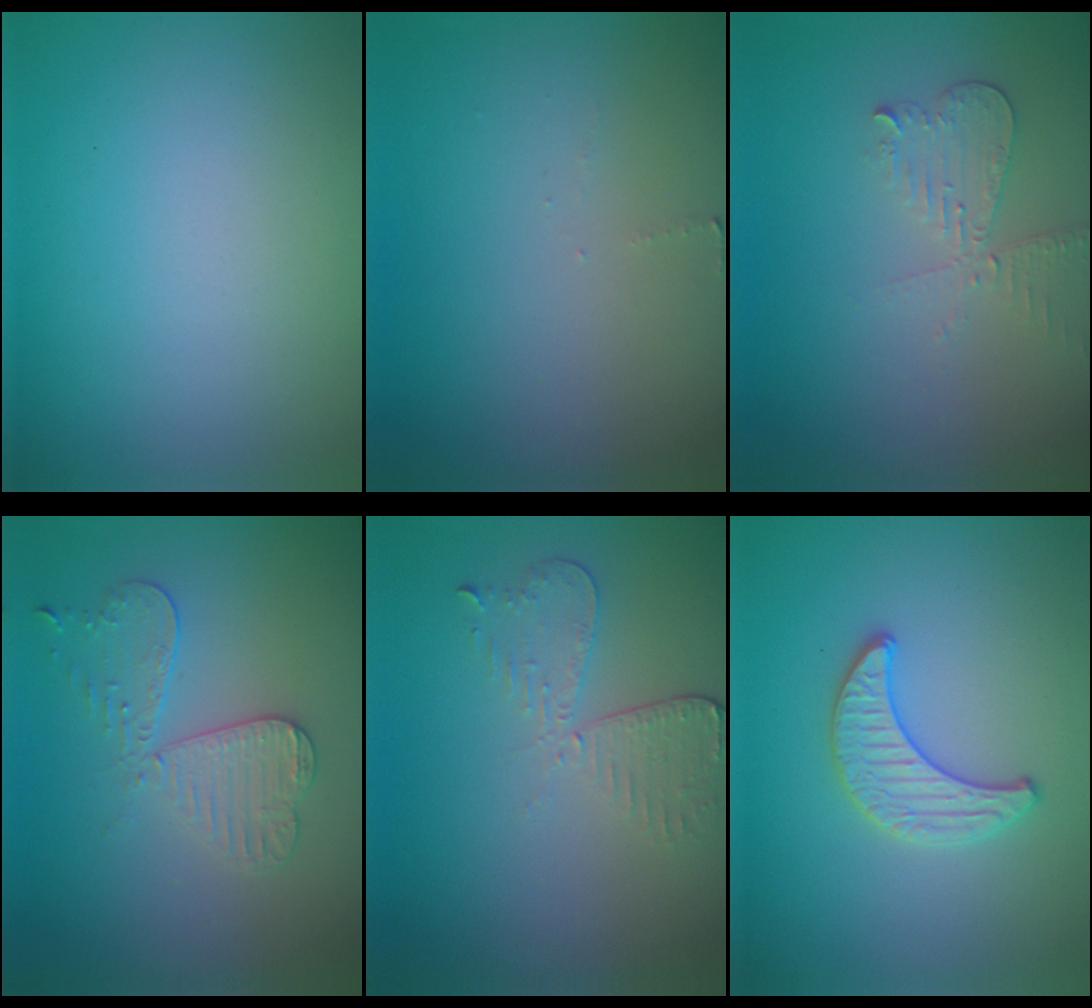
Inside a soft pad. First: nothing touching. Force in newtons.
{"total": 0.5, "press": 0.5, "slide": 0.1}
{"total": 2.6, "press": 2.5, "slide": 0.6}
{"total": 3.4, "press": 3.2, "slide": 1.3}
{"total": 3.0, "press": 2.6, "slide": 1.5}
{"total": 2.0, "press": 2.0, "slide": 0.1}